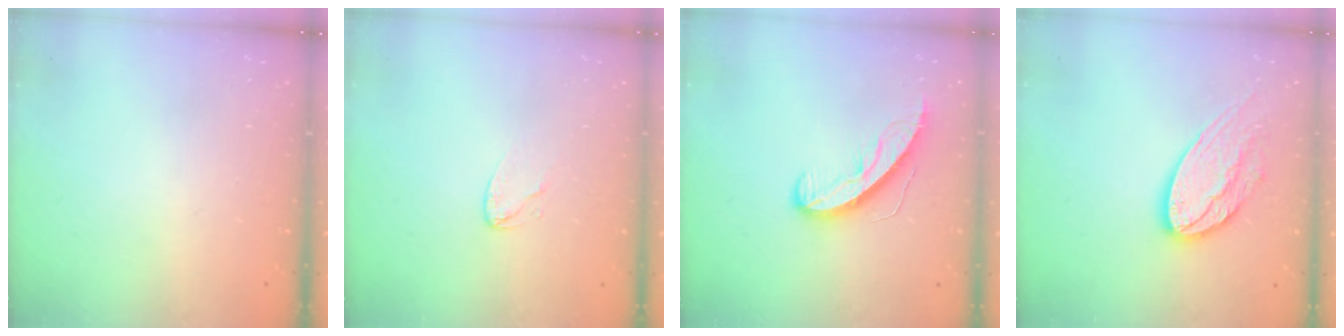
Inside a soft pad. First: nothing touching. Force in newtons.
{"total": 3.7, "press": 3.7, "slide": 0.5}
{"total": 8.4, "press": 8.3, "slide": 0.8}
{"total": 15.6, "press": 15.5, "slide": 1.3}